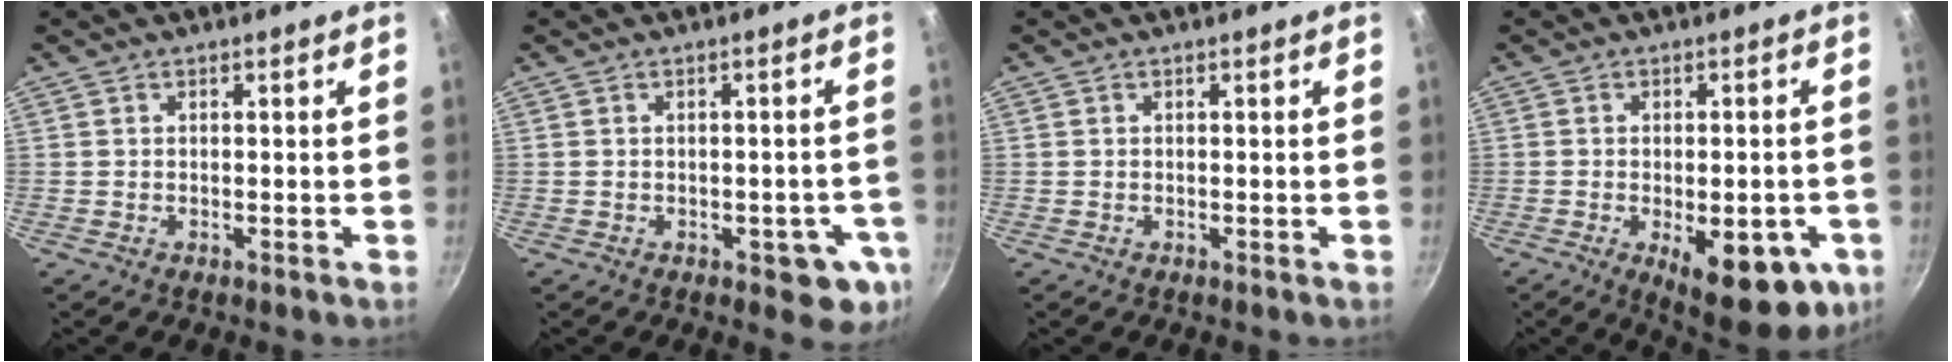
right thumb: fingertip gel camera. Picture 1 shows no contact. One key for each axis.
{"total": 6.7, "fx": -2.0, "fy": 3.5, "fz": 5.4, "tx": -0.031, "ty": 0.008, "tz": -0.020}
{"total": 0.0}
{"total": 15.9, "fx": -5.4, "fy": 6.6, "fz": 13.4, "tx": -0.137, "ty": -0.005, "tz": -0.061}